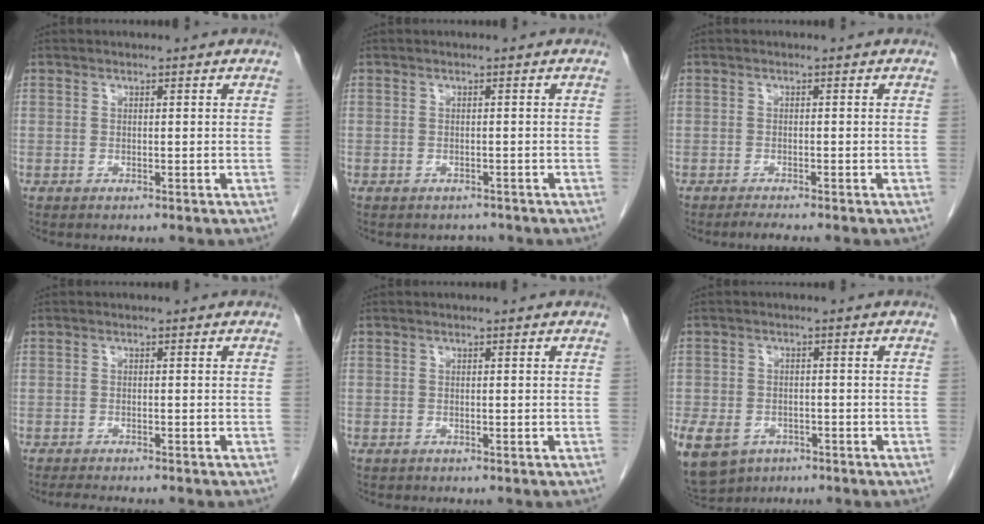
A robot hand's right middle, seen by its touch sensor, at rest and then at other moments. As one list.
[{"total": 1.5, "force": [-1.3, 0.7, -0.1], "torque": [-0.005, -0.003, -0.018]}, {"total": 2.0, "force": [-1.7, -0.3, 0.9], "torque": [-0.021, -0.008, -0.027]}, {"total": 4.8, "force": [-4.2, 0.7, 2.2], "torque": [-0.030, -0.009, -0.056]}, {"total": 0.0}, {"total": 18.2, "force": [-8.8, 13.9, 7.8], "torque": [-0.260, -0.019, -0.124]}]